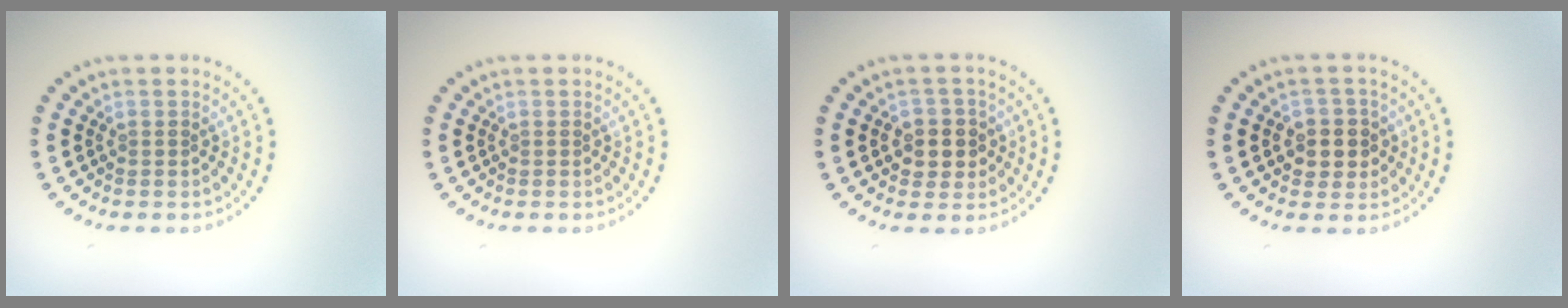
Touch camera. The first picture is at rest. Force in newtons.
{"total": 0.0}
{"total": 2.9, "press": 2.7, "slide": 0.9}
{"total": 2.9, "press": 2.7, "slide": 0.9}